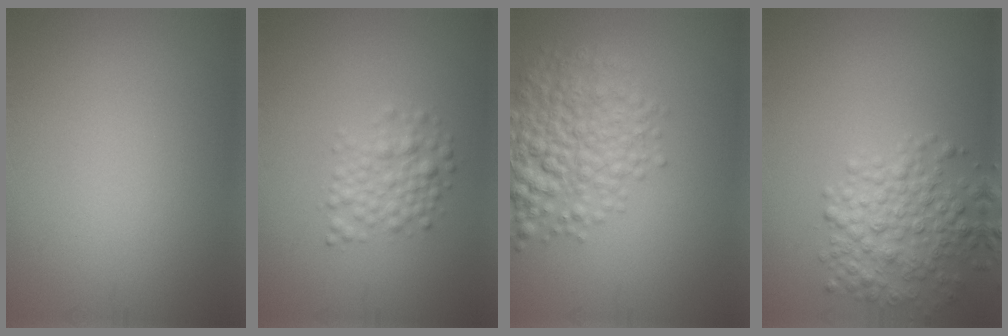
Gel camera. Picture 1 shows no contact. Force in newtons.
{"total": 2.7, "press": 2.7, "slide": 0.1}
{"total": 6.4, "press": 6.4, "slide": 0.2}
{"total": 4.8, "press": 4.8, "slide": 0.2}